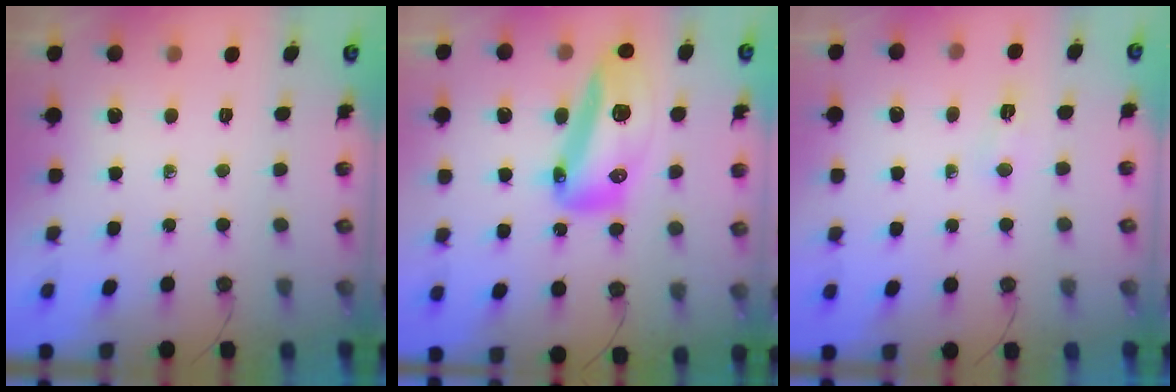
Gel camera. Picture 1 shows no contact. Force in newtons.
{"total": 19.4, "press": 18.6, "slide": 5.8}
{"total": 4.1, "press": 3.7, "slide": 1.8}